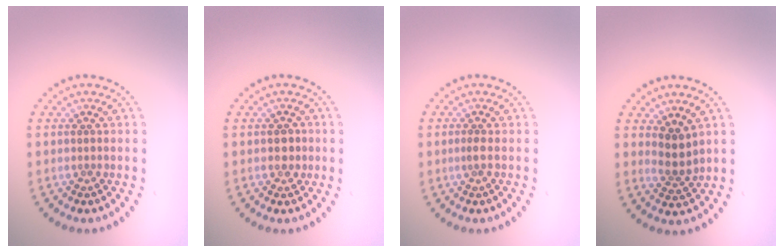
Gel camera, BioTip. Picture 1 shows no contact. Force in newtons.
{"total": 1.5, "press": 1.4, "slide": 0.5}
{"total": 0.9, "press": 0.5, "slide": 0.8}
{"total": 2.3, "press": 1.9, "slide": 1.3}